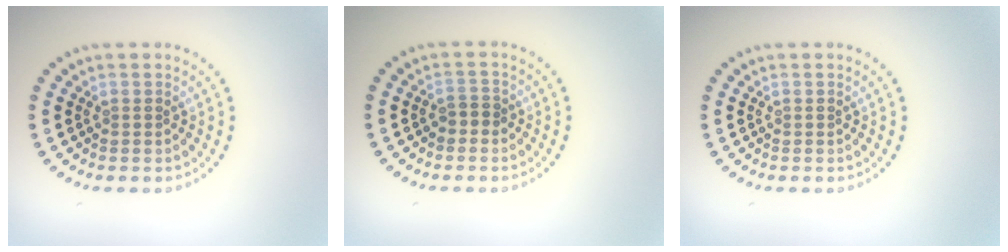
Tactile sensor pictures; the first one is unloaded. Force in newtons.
{"total": 1.2, "press": 1.0, "slide": 0.7}
{"total": 0.0}